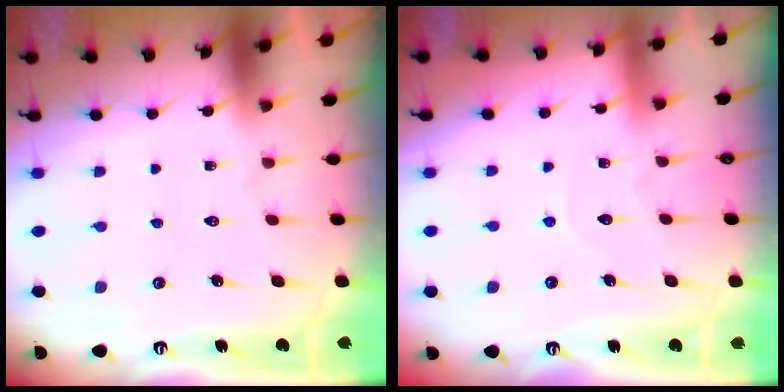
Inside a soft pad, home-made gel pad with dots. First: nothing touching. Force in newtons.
{"total": 4.5, "press": 4.5, "slide": 0.4}